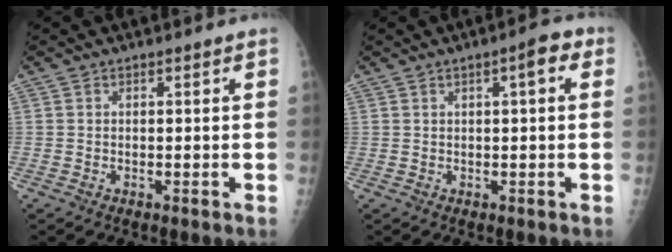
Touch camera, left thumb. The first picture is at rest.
{"total": 4.0, "force": [1.3, 1.3, 3.5], "torque": [-0.045, 0.008, 0.015]}